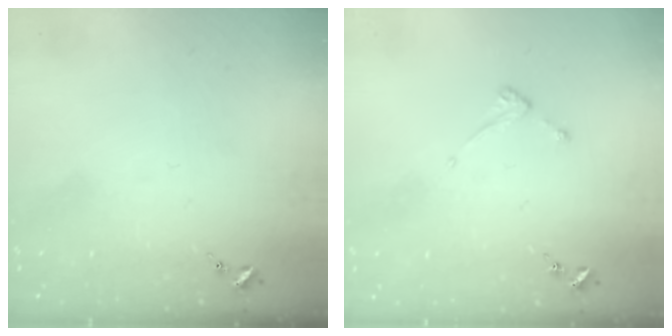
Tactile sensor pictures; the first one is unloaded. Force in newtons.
{"total": 3.5, "press": 3.5, "slide": 0.3}